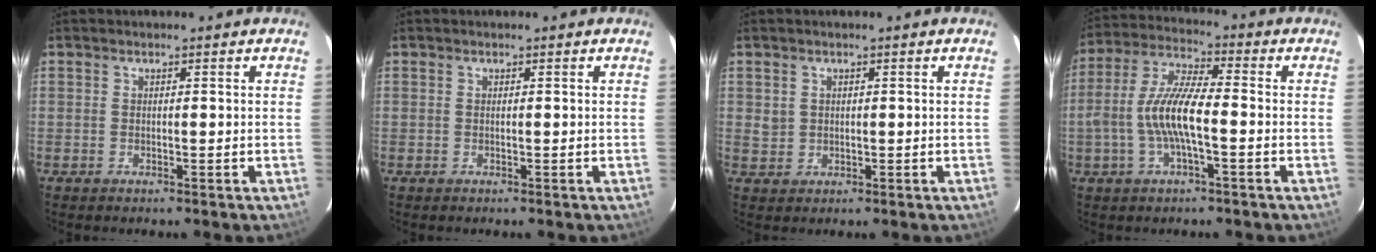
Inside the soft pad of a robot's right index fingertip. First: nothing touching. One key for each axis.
{"total": 0.0}
{"total": 2.3, "fx": 0.5, "fy": 2.2, "fz": 0.6, "tx": -0.008, "ty": 0.005, "tz": 0.011}
{"total": 10.8, "fx": -2.3, "fy": 2.7, "fz": 10.2, "tx": -0.216, "ty": 0.005, "tz": -0.044}